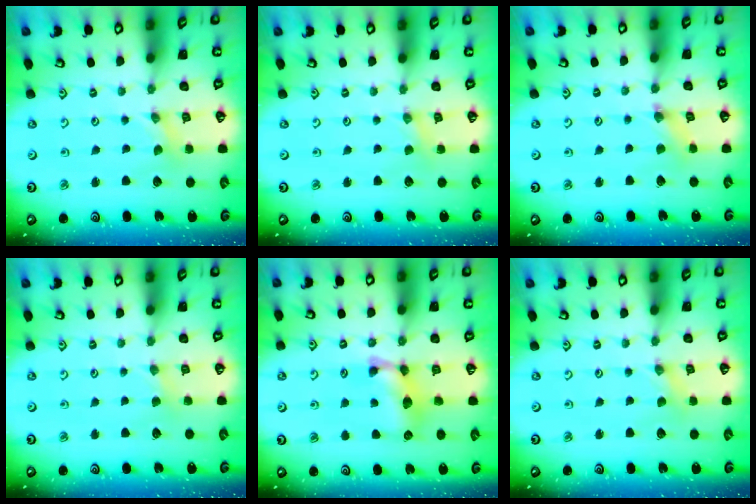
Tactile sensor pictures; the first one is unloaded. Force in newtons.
{"total": 1.0, "press": 1.0, "slide": 0.2}
{"total": 1.6, "press": 1.6, "slide": 0.2}
{"total": 2.2, "press": 2.2, "slide": 0.4}
{"total": 11.3, "press": 11.2, "slide": 0.4}
{"total": 0.0}